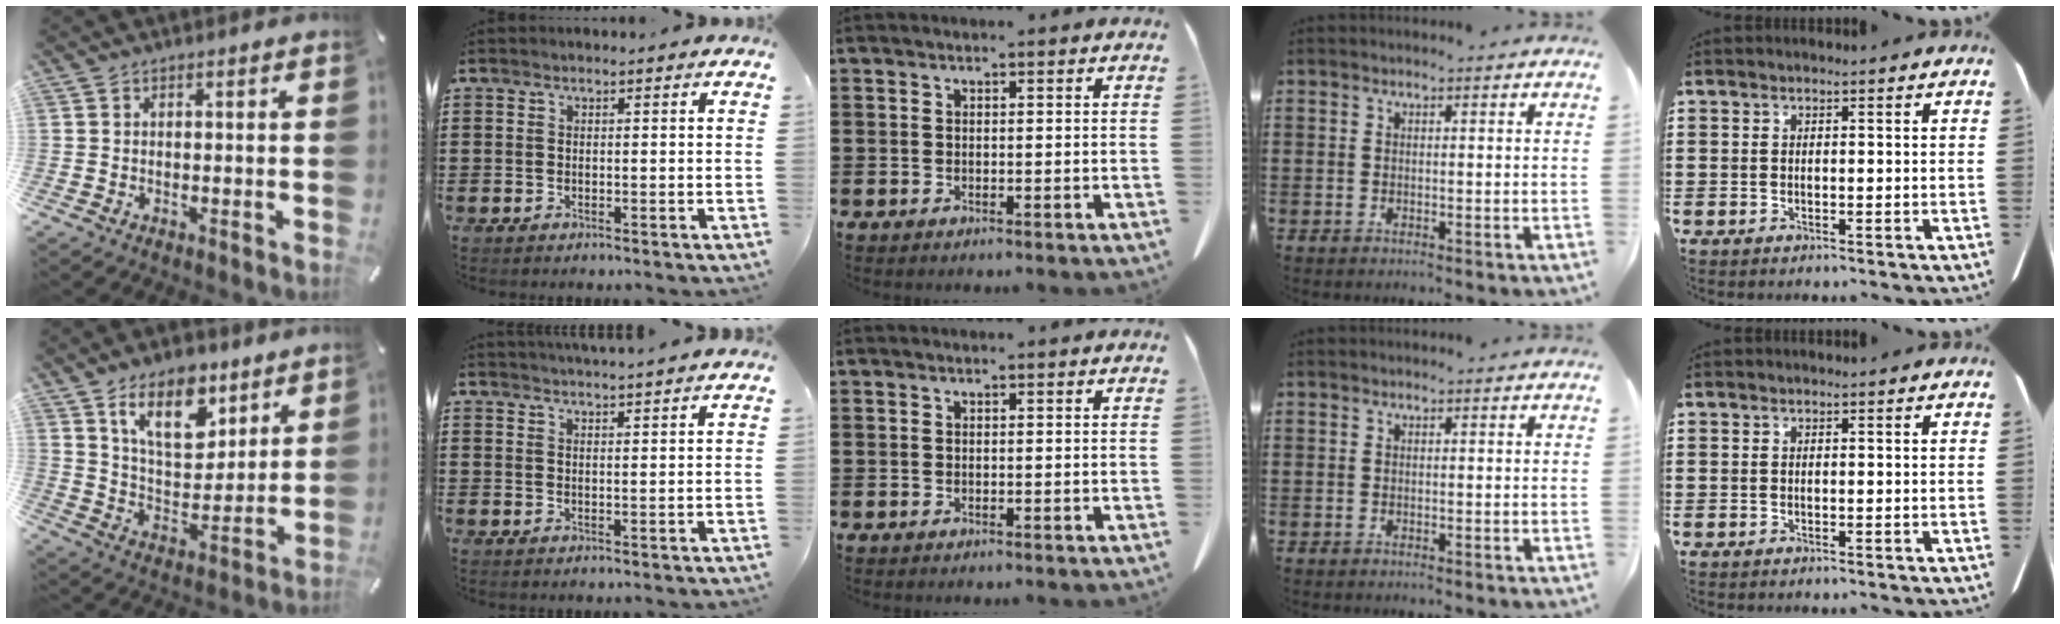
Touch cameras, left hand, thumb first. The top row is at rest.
{"thumb": {"total": 15.4, "force": [9.4, 8.3, 9.0], "torque": [-0.146, -0.033, 0.168]}, "index": {"total": 2.5, "force": [2.4, -0.6, 0.1], "torque": [-0.008, -0.011, 0.045]}}